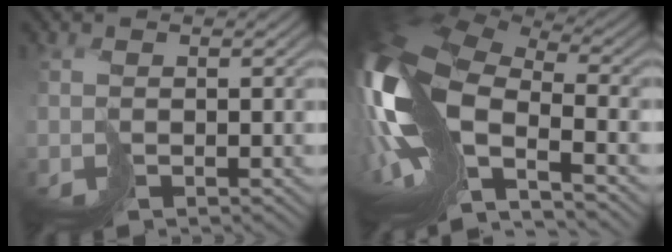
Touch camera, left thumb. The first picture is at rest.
{"total": 17.6, "force": [-3.3, 9.4, 14.5], "torque": [-0.339, -0.022, -0.049]}